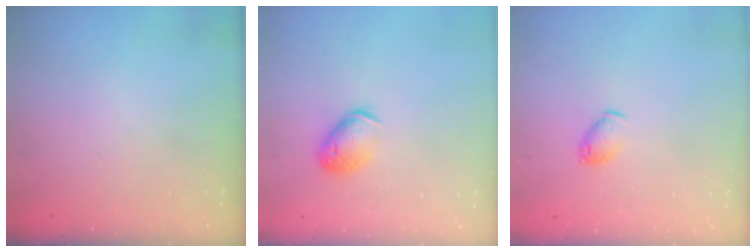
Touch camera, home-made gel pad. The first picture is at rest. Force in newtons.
{"total": 11.2, "press": 11.1, "slide": 1.6}
{"total": 5.8, "press": 5.7, "slide": 0.7}